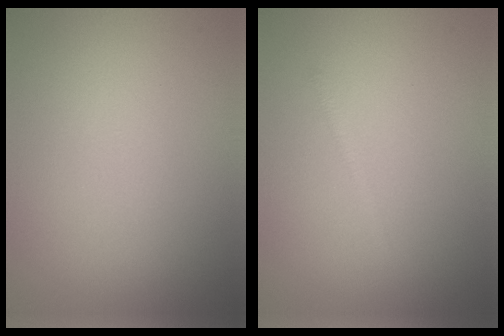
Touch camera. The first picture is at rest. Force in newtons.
{"total": 0.5, "press": 0.5, "slide": 0.1}